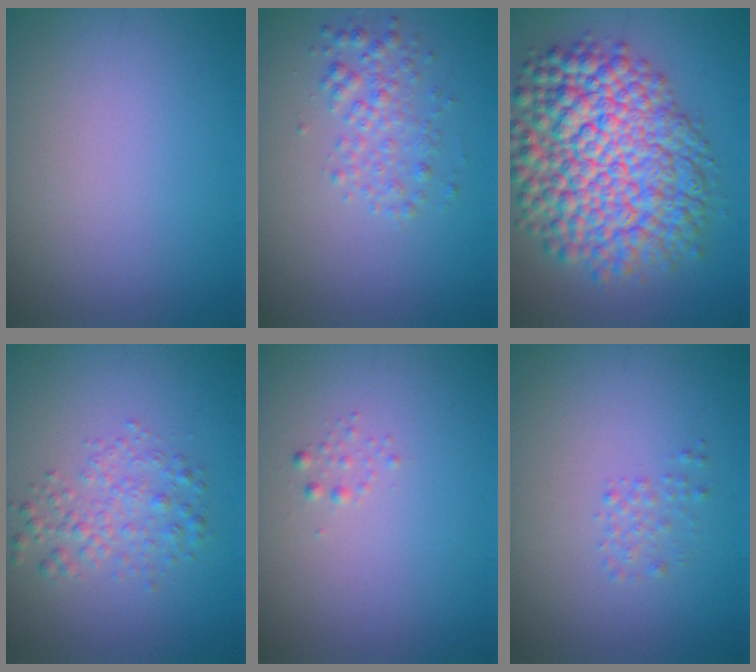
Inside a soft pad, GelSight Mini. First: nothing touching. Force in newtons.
{"total": 2.3, "press": 2.3, "slide": 0.1}
{"total": 12.3, "press": 12.3, "slide": 0.3}
{"total": 2.5, "press": 2.5, "slide": 0.1}
{"total": 0.6, "press": 0.6, "slide": 0.1}
{"total": 1.0, "press": 1.0, "slide": 0.0}